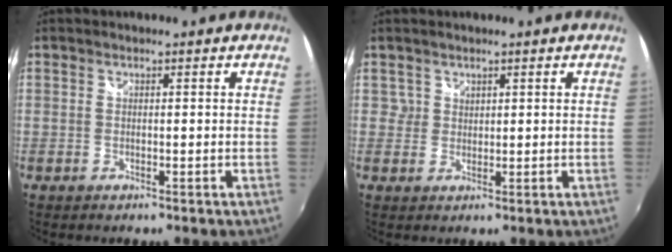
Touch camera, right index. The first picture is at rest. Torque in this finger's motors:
{"motor_torque": [-0.32, 0.19, -0.10, -0.01]}